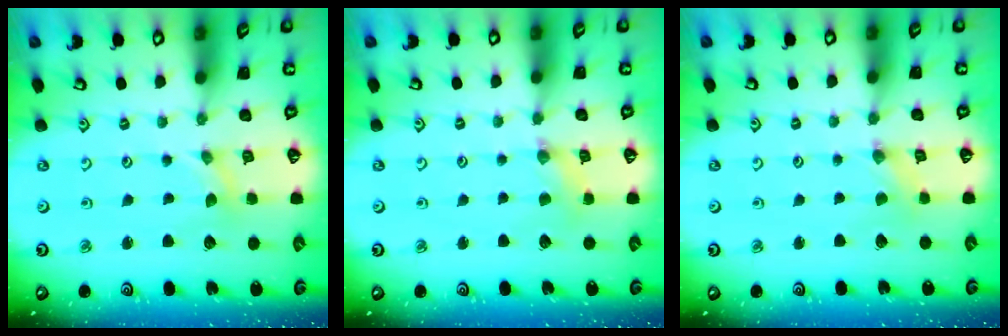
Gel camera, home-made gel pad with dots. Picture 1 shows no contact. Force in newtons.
{"total": 2.5, "press": 2.5, "slide": 0.3}
{"total": 0.0}